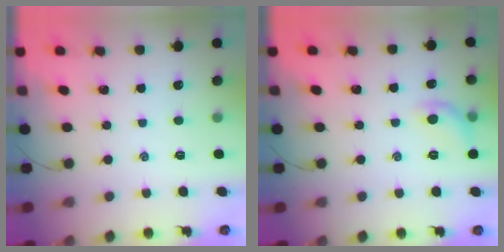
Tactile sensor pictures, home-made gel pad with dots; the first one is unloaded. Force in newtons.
{"total": 7.7, "press": 7.6, "slide": 1.1}